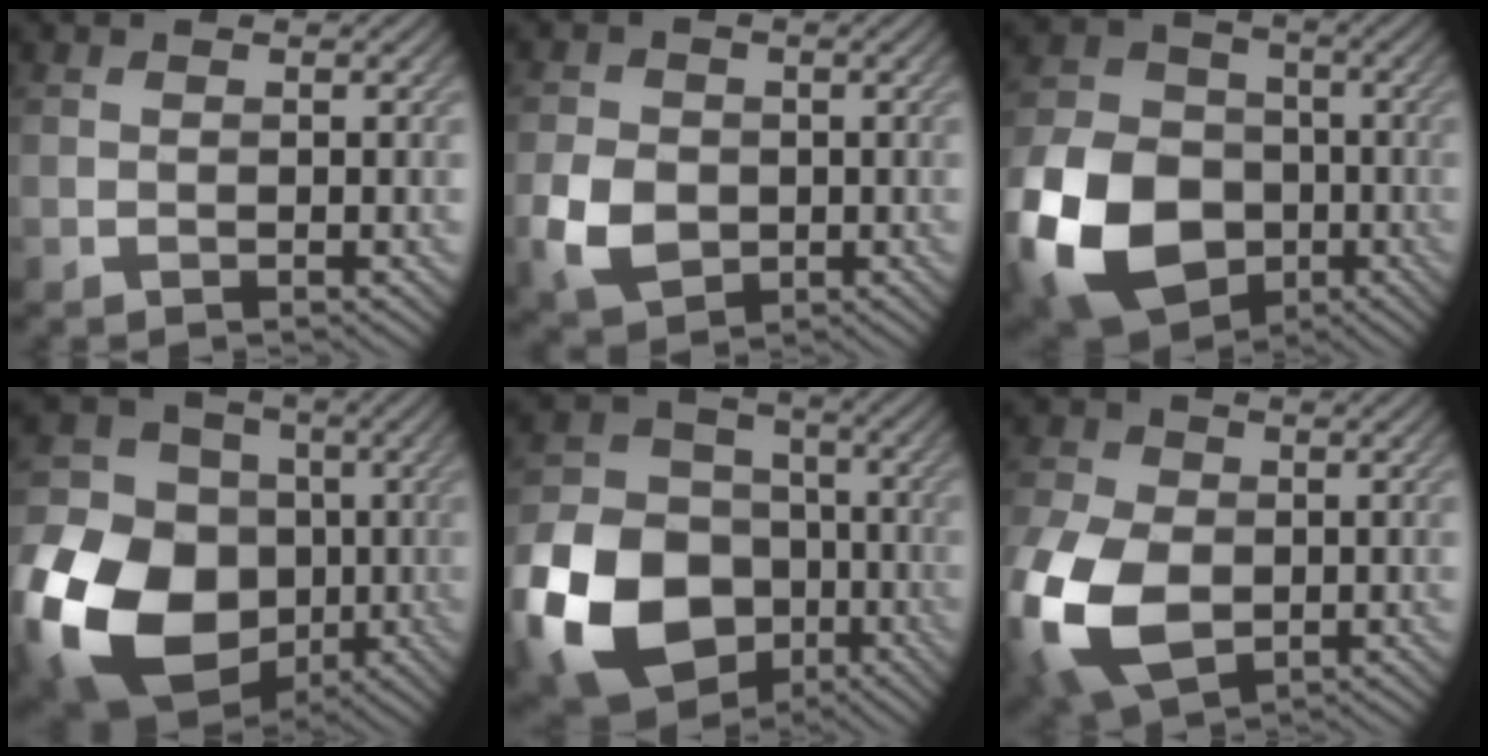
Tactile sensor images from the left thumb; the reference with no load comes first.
{"total": 6.3, "force": [-1.4, 5.0, 3.7], "torque": [-0.090, -0.011, -0.035]}
{"total": 17.6, "force": [-6.2, 13.2, 9.9], "torque": [-0.255, -0.046, -0.116]}
{"total": 19.8, "force": [-6.4, 15.4, 10.7], "torque": [-0.272, -0.030, -0.112]}
{"total": 18.9, "force": [-7.3, 14.5, 9.7], "torque": [-0.255, -0.049, -0.134]}
{"total": 13.9, "force": [-3.1, 9.3, 9.8], "torque": [-0.266, -0.030, -0.059]}